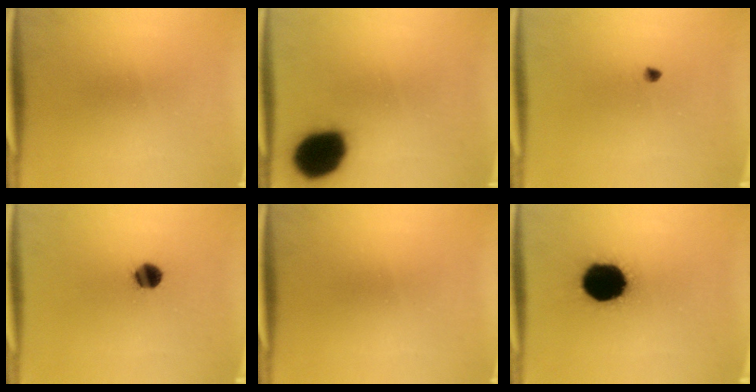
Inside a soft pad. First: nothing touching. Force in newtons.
{"total": 17.1}
{"total": 1.1}
{"total": 5.3}
{"total": 0.0}
{"total": 19.9}